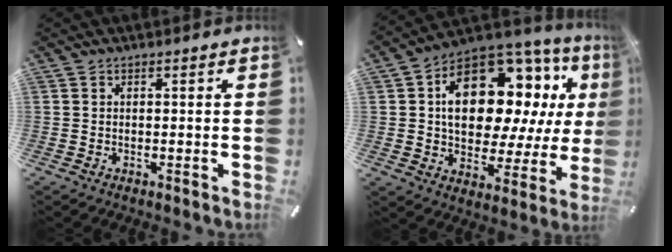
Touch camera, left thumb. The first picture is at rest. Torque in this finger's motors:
{"motor_torque": [2.41, 2.60, 0.93, -0.49, 0.58]}